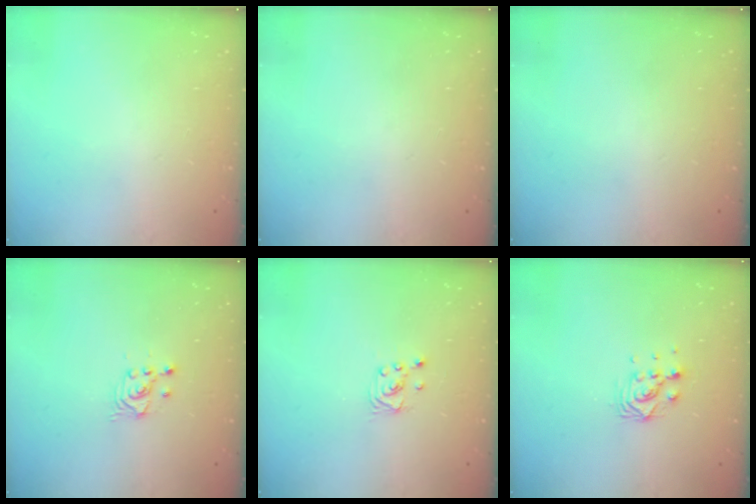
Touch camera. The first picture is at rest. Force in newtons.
{"total": 0.0}
{"total": 0.0}
{"total": 2.6, "press": 2.5, "slide": 0.3}
{"total": 1.7, "press": 1.6, "slide": 0.1}
{"total": 6.6, "press": 6.6, "slide": 0.4}